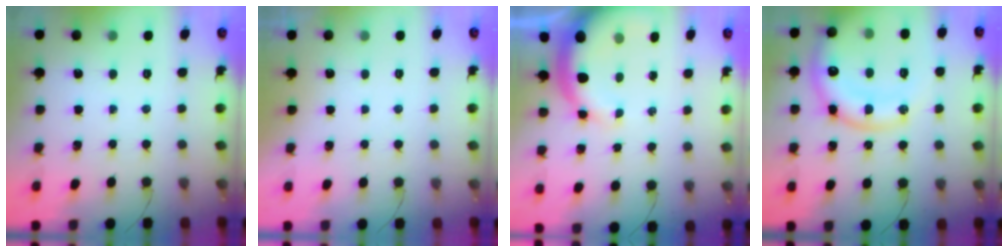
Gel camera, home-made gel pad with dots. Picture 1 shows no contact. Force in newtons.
{"total": 3.0, "press": 3.0, "slide": 0.1}
{"total": 9.6, "press": 9.4, "slide": 1.8}
{"total": 18.5, "press": 18.3, "slide": 2.7}